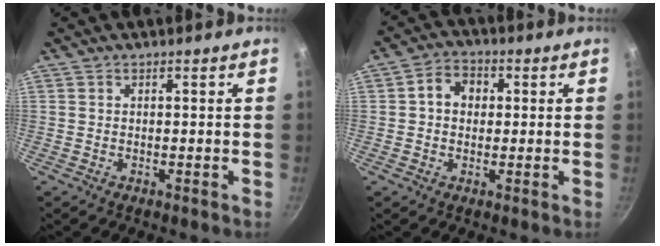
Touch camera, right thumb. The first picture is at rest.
{"total": 5.7, "force": [0.8, 4.7, 3.2], "torque": [-0.027, 0.011, 0.003]}